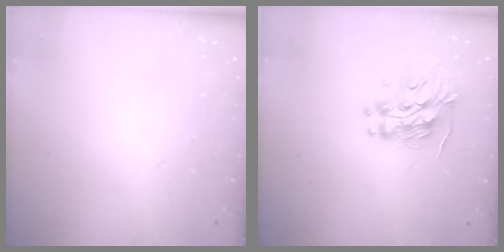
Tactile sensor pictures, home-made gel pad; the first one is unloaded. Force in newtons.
{"total": 12.2, "press": 12.1, "slide": 1.2}